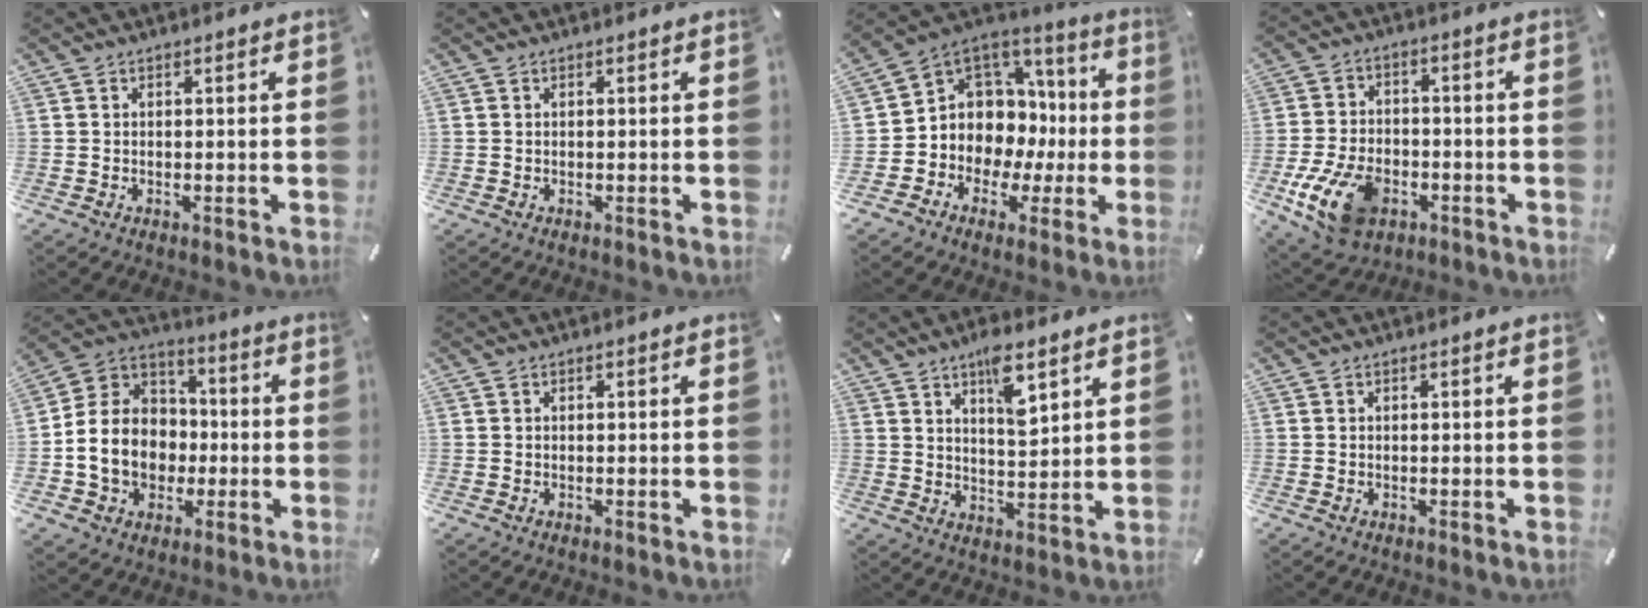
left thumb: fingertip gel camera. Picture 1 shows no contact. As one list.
[{"total": 0.0}, {"total": 7.8, "force": [0.6, 7.7, 0.8], "torque": [-0.020, -0.046, 0.025]}, {"total": 13.2, "force": [-5.4, 8.6, 8.4], "torque": [-0.170, 0.022, -0.095]}, {"total": 14.0, "force": [-3.2, 12.1, 6.3], "torque": [-0.147, 0.019, -0.053]}, {"total": 0.0}, {"total": 8.1, "force": [5.5, 2.8, 5.3], "torque": [-0.078, -0.031, 0.089]}, {"total": 0.0}]